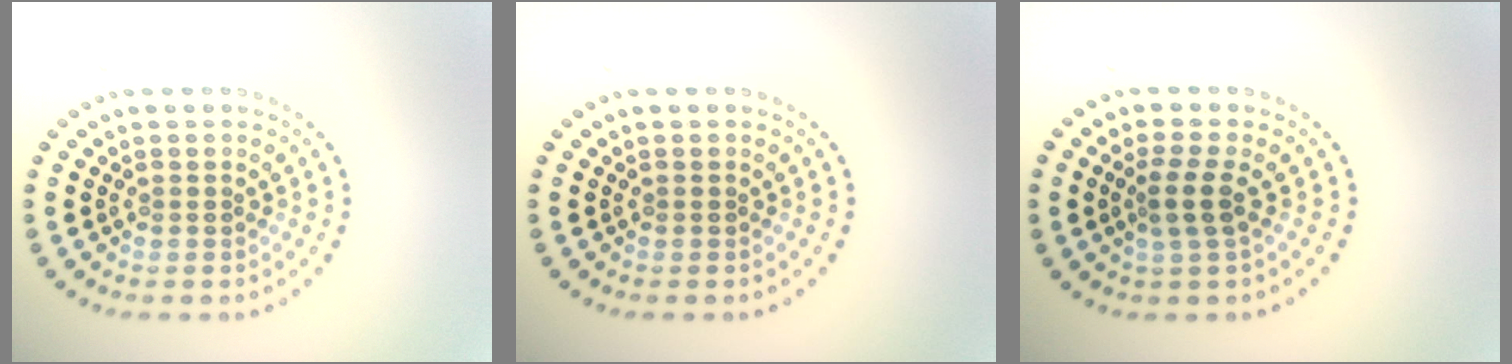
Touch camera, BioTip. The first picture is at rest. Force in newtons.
{"total": 0.0}
{"total": 2.3, "press": 1.9, "slide": 1.4}